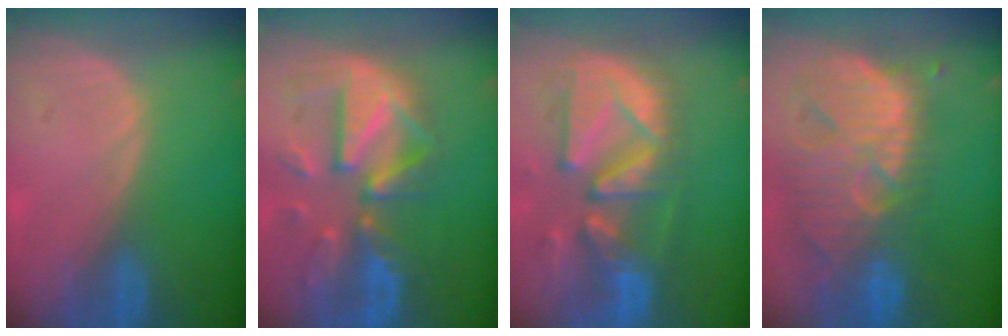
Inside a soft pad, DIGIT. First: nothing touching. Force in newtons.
{"total": 12.0, "press": 10.5, "slide": 5.9}
{"total": 13.0, "press": 11.3, "slide": 6.5}
{"total": 13.6, "press": 11.6, "slide": 7.2}